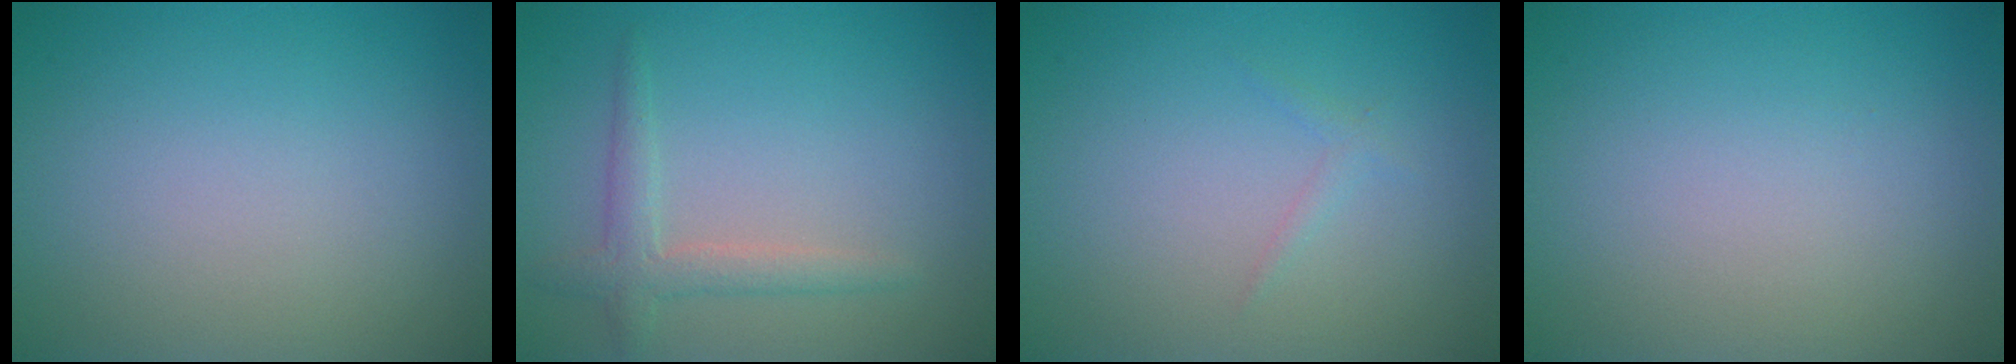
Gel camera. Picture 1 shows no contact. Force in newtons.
{"total": 2.3, "press": 2.2, "slide": 0.1}
{"total": 0.7, "press": 0.7, "slide": 0.1}
{"total": 0.0}